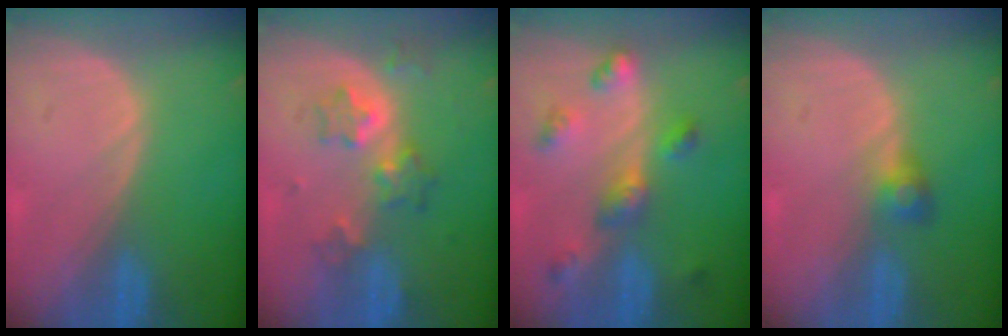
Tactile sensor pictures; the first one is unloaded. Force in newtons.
{"total": 6.5, "press": 5.6, "slide": 3.1}
{"total": 6.4, "press": 5.7, "slide": 2.8}
{"total": 2.6, "press": 2.5, "slide": 0.7}